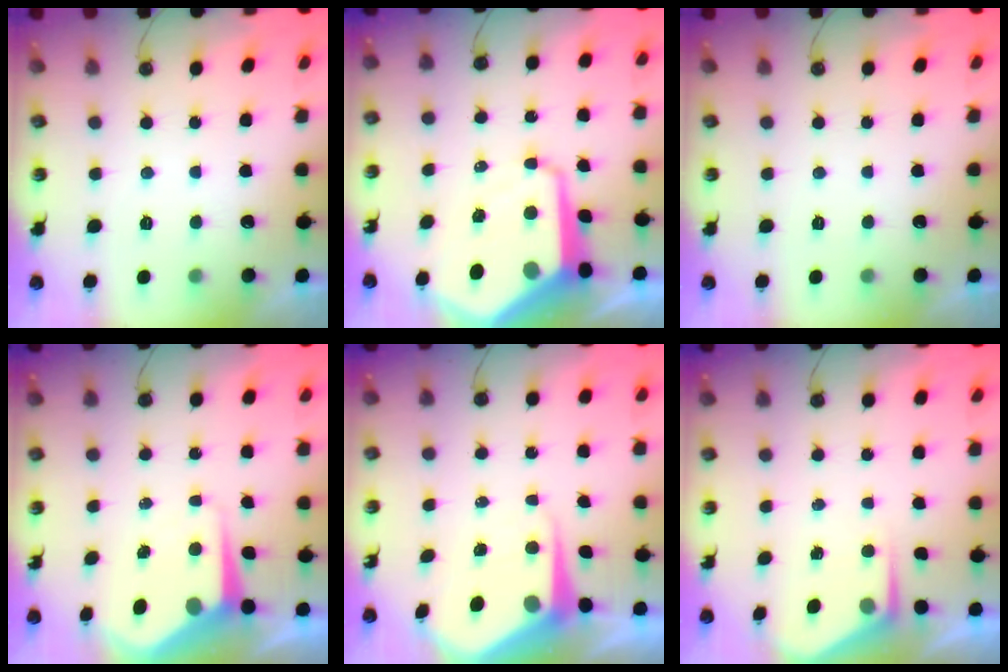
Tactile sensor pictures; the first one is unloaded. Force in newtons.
{"total": 14.2, "press": 14.1, "slide": 1.3}
{"total": 0.0}
{"total": 7.4, "press": 7.4, "slide": 0.6}
{"total": 8.3, "press": 8.2, "slide": 0.8}
{"total": 3.1, "press": 3.0, "slide": 0.4}